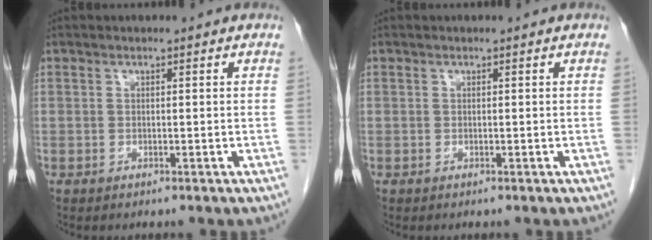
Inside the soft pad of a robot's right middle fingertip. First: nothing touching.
{"total": 0.0}